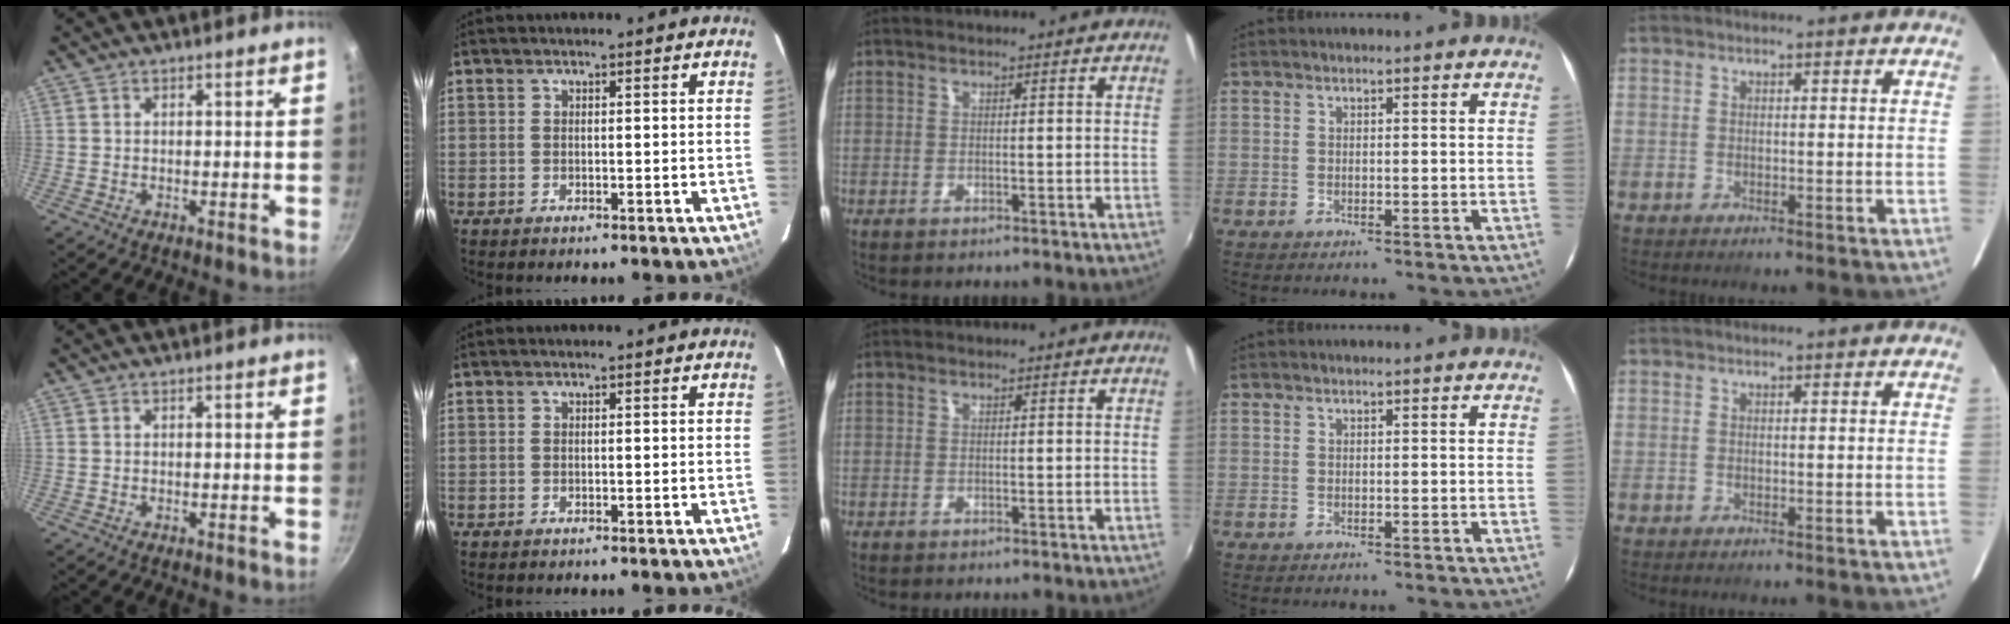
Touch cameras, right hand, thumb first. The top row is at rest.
{}